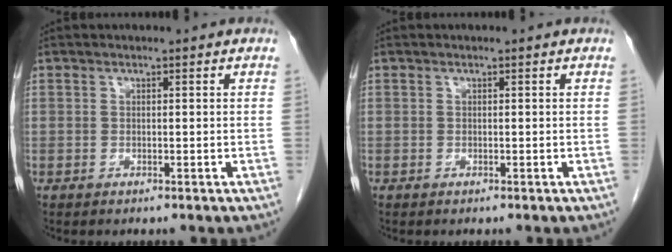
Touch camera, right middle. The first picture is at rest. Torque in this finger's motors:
{"motor_torque": [0.31, 0.01, 0.05, 0.01]}